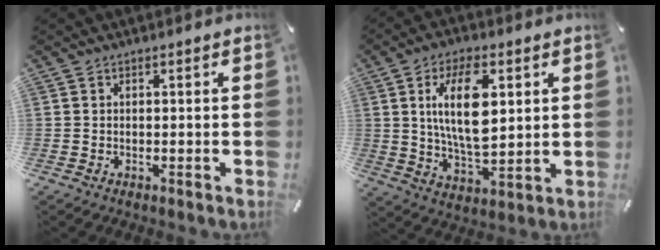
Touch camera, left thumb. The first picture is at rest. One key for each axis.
{"total": 14.3, "fx": 4.0, "fy": 6.8, "fz": 12.0, "tx": -0.234, "ty": -0.011, "tz": 0.059}